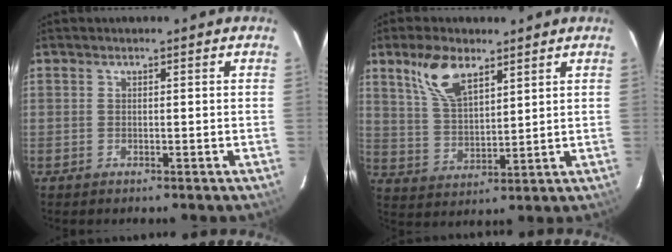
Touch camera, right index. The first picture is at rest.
{"total": 9.6, "force": [5.9, 4.3, 6.2], "torque": [-0.121, 0.012, 0.124]}